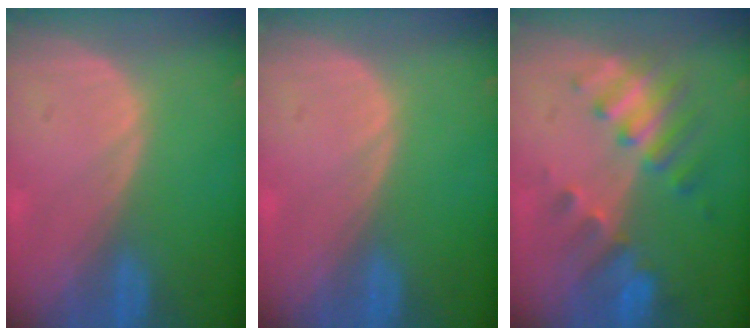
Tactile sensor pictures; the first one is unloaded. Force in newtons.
{"total": 0.0}
{"total": 7.8, "press": 6.9, "slide": 3.7}